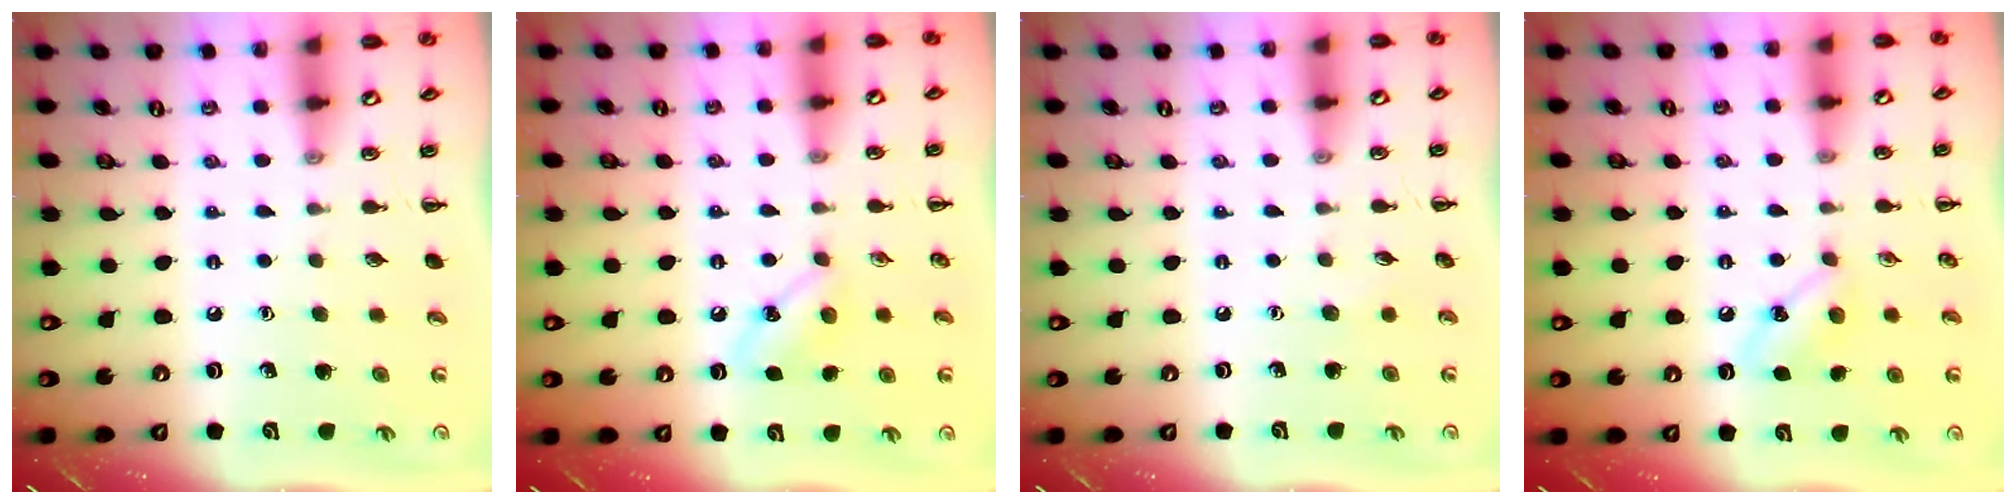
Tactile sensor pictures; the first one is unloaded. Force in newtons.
{"total": 5.6, "press": 5.4, "slide": 1.6}
{"total": 3.2, "press": 3.0, "slide": 0.8}
{"total": 5.6, "press": 5.4, "slide": 1.6}